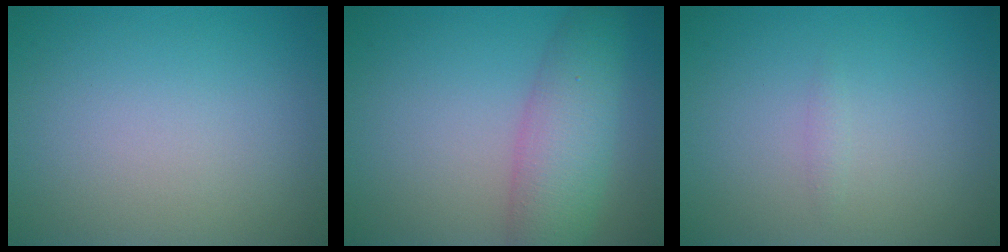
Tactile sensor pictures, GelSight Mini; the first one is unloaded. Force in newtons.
{"total": 5.6, "press": 5.6, "slide": 0.2}
{"total": 0.6, "press": 0.6, "slide": 0.0}